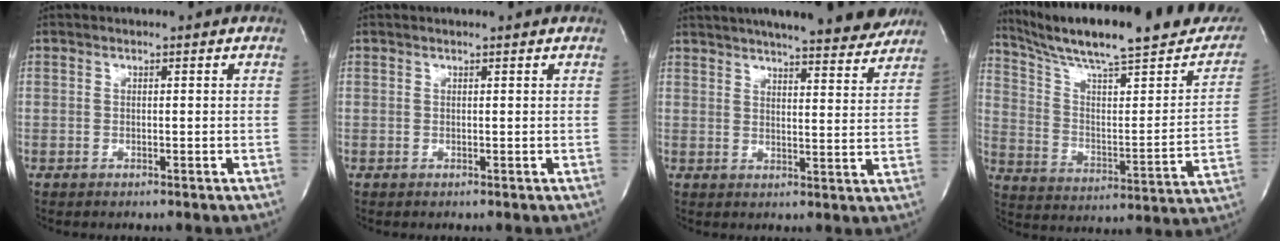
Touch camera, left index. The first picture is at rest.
{"total": 1.0, "force": [1.0, -0.1, 0.3], "torque": [-0.010, 0.007, 0.016]}
{"total": 20.9, "force": [18.4, 2.9, 9.5], "torque": [-0.150, 0.006, 0.238]}
{"total": 27.3, "force": [22.9, 3.7, 14.4], "torque": [-0.226, -0.031, 0.323]}